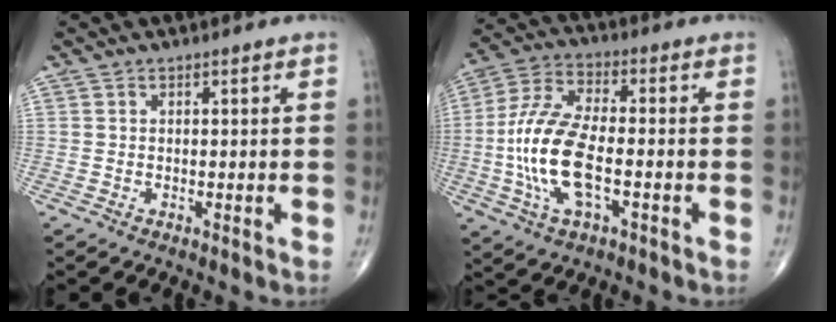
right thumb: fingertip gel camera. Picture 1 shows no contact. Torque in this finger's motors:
{"motor_torque": [2.78, 2.23, 1.82, -0.03, 0.64]}